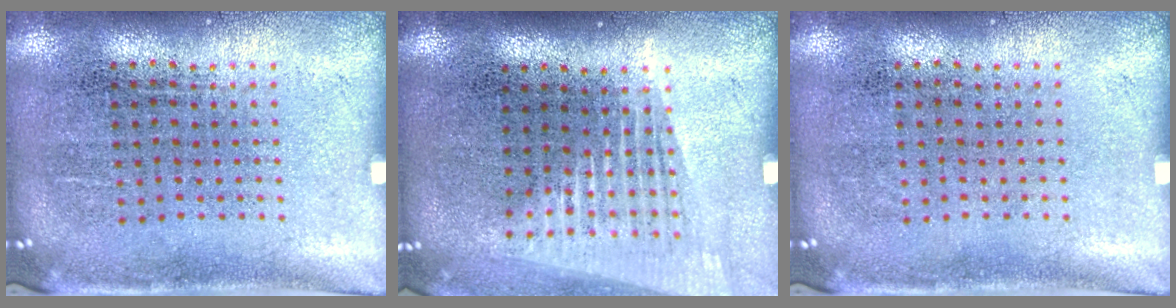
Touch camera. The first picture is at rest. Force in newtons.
{"total": 1.5, "press": 1.3, "slide": 0.8}
{"total": 0.0}